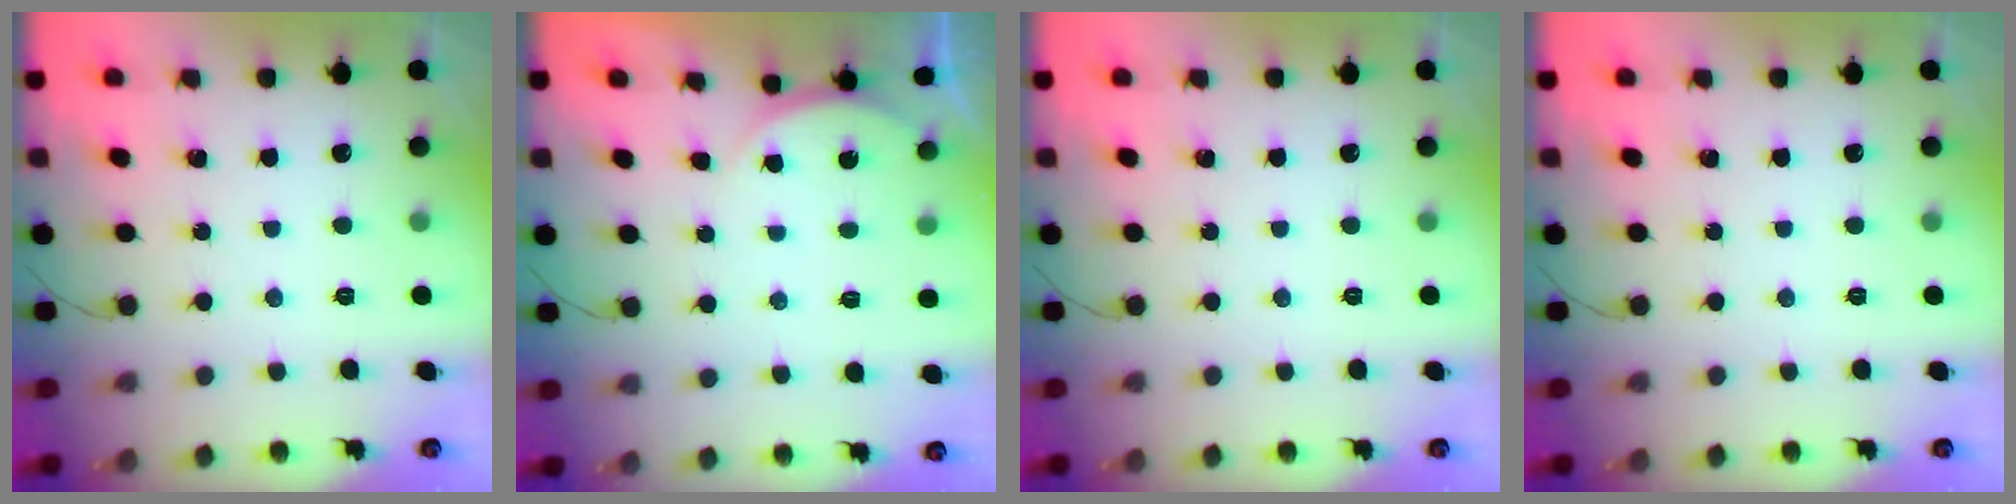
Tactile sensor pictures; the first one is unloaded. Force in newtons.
{"total": 2.8, "press": 2.1, "slide": 1.7}
{"total": 0.0}
{"total": 0.0}